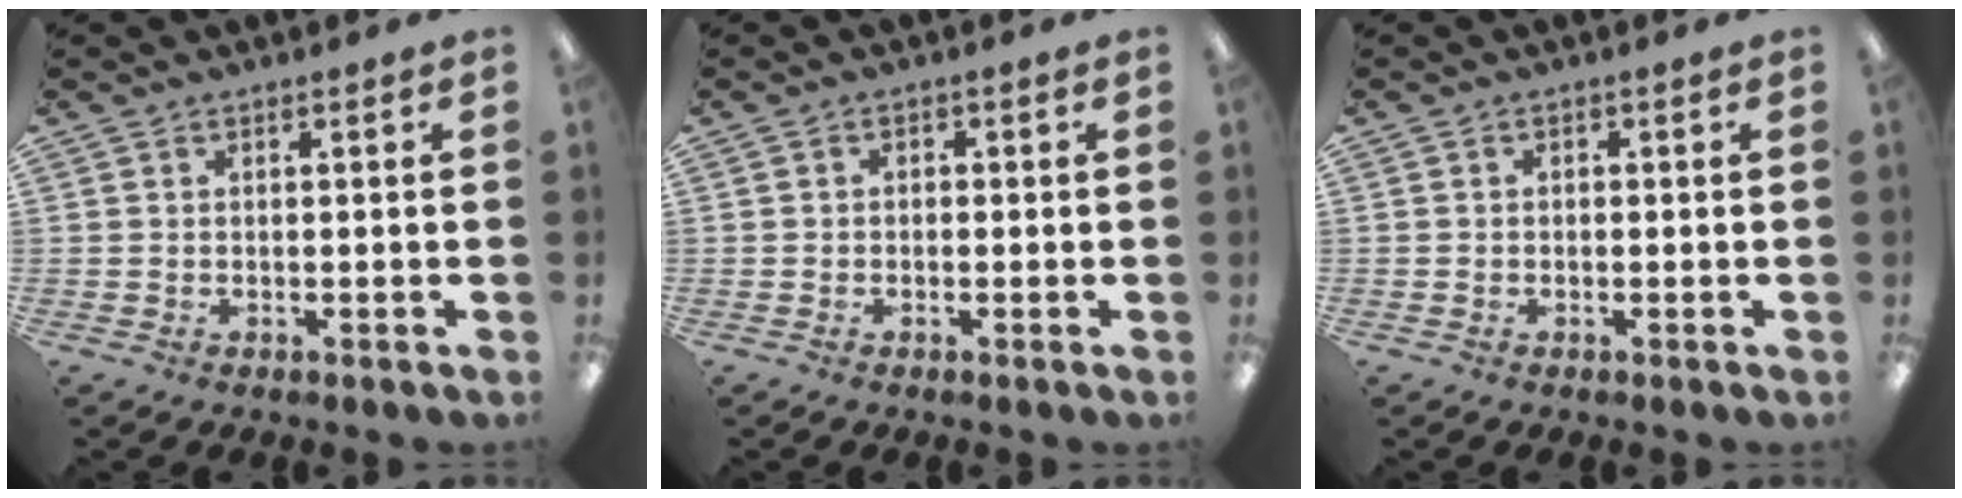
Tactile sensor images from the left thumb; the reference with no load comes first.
{"total": 1.0, "force": [-0.7, 0.6, 0.3], "torque": [-0.004, 0.003, -0.014]}
{"total": 0.5, "force": [-0.3, 0.4, 0.2], "torque": [-0.003, 0.001, -0.006]}